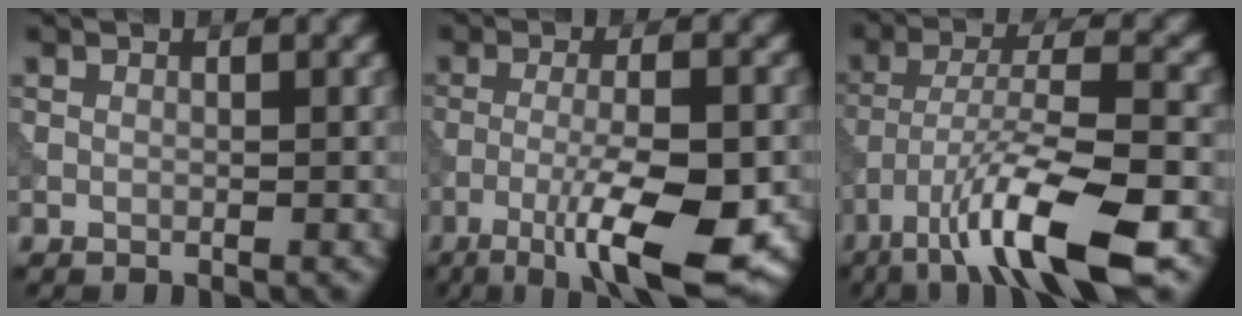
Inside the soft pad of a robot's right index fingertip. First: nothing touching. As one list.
[{"total": 8.9, "force": [-4.1, 1.8, 7.7], "torque": [-0.127, 0.001, -0.072]}, {"total": 10.3, "force": [-6.0, 2.0, 8.2], "torque": [-0.142, 0.006, -0.108]}]